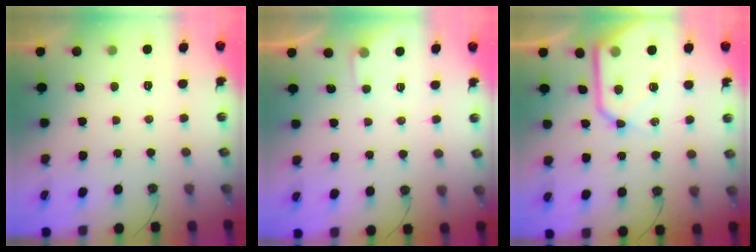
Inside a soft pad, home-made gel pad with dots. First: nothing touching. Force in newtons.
{"total": 3.0, "press": 3.0, "slide": 0.4}
{"total": 15.8, "press": 15.7, "slide": 1.8}